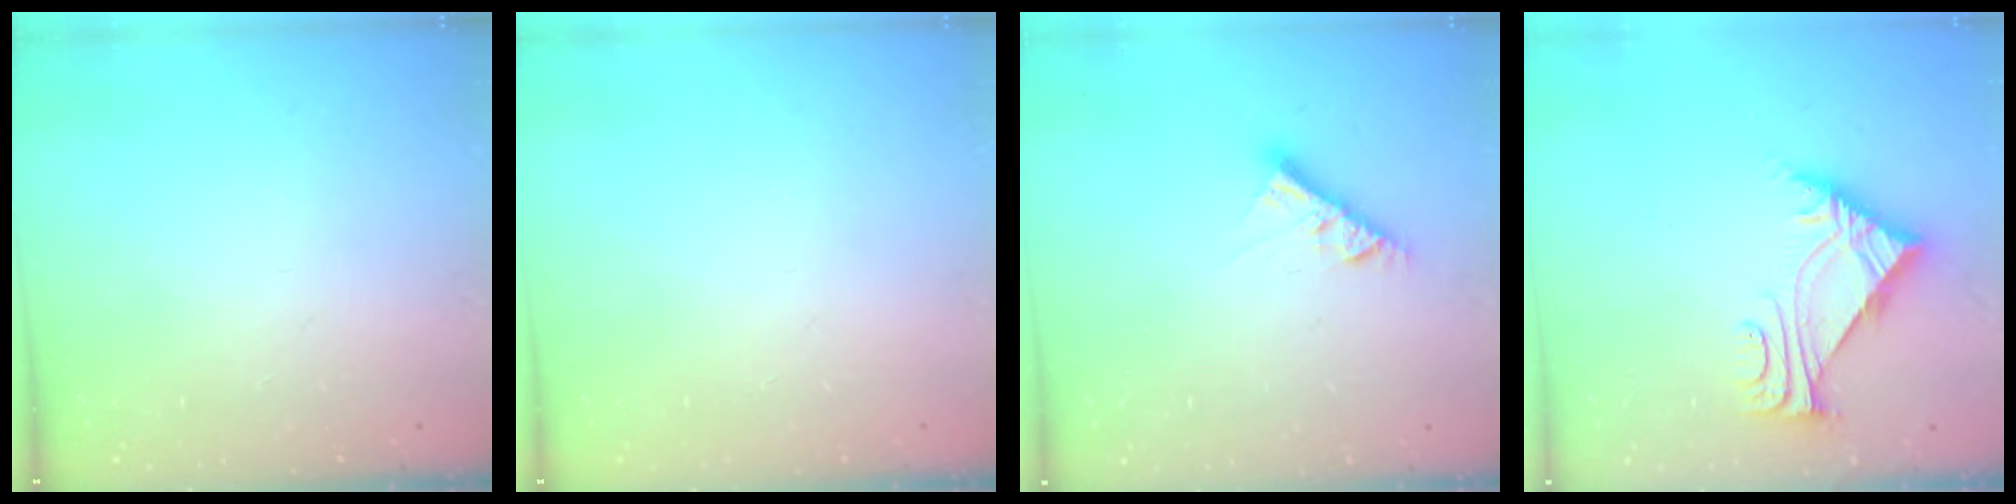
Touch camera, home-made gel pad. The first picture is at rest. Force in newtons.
{"total": 0.0}
{"total": 7.7, "press": 7.7, "slide": 0.3}
{"total": 6.6, "press": 6.6, "slide": 0.1}